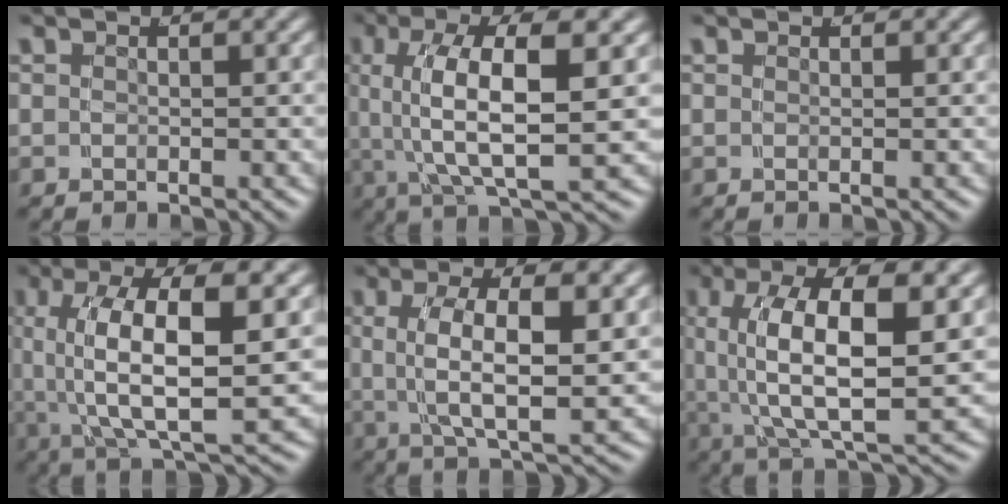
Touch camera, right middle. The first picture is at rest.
{"total": 7.3, "force": [0.8, 2.7, 6.7], "torque": [-0.126, 0.000, 0.017]}
{"total": 0.0}
{"total": 8.4, "force": [0.9, 3.3, 7.6], "torque": [-0.138, -0.002, 0.019]}
{"total": 5.8, "force": [0.9, 1.7, 5.4], "torque": [-0.094, -0.002, 0.017]}
{"total": 8.4, "force": [1.3, 3.4, 7.6], "torque": [-0.137, 0.000, 0.026]}